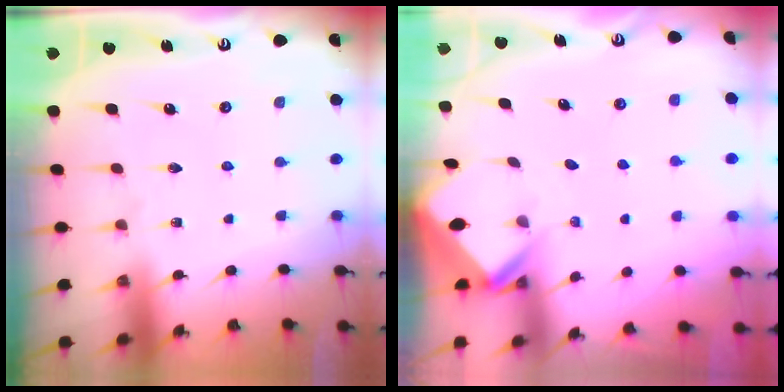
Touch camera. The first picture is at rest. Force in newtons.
{"total": 2.7, "press": 2.7, "slide": 0.1}